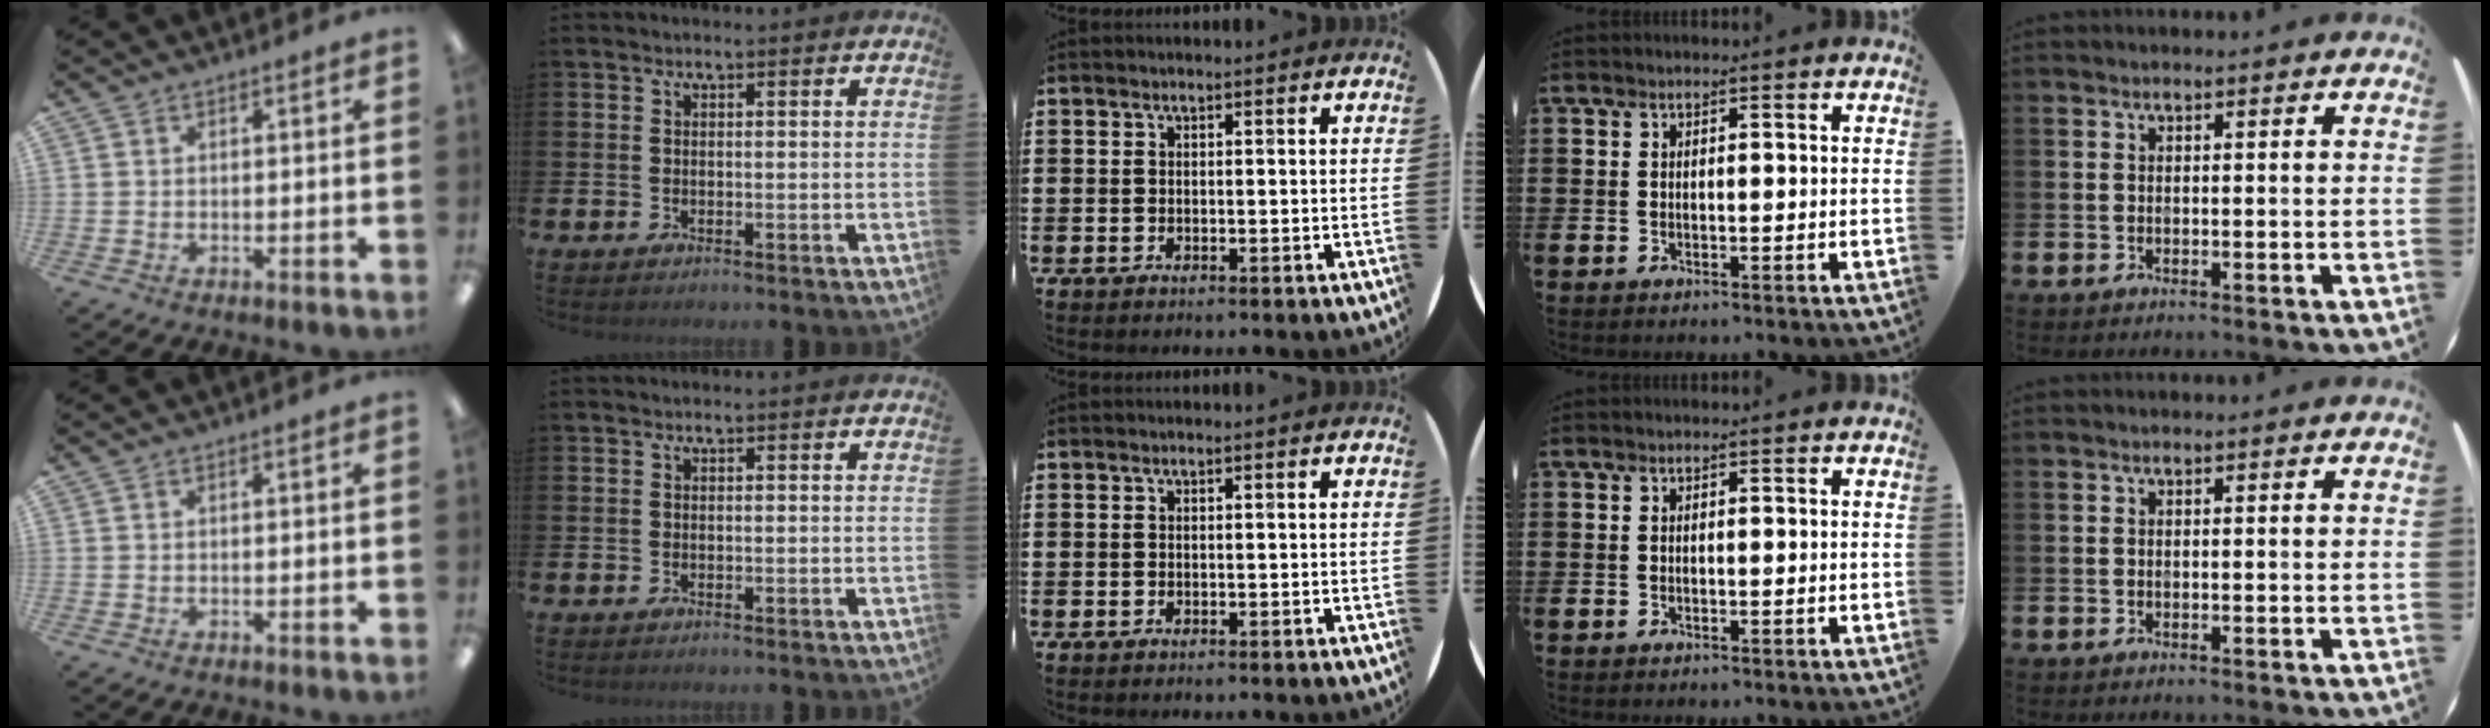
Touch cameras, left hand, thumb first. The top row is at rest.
{}